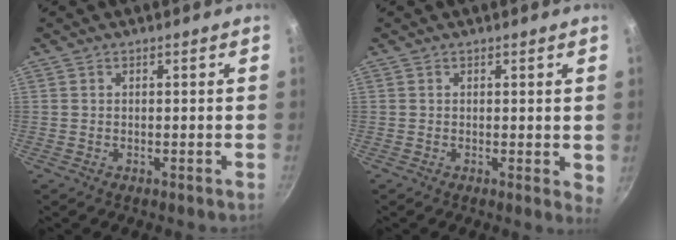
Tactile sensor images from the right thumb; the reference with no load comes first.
{"total": 2.3, "force": [0.6, 0.8, 2.0], "torque": [-0.020, -0.006, 0.005]}